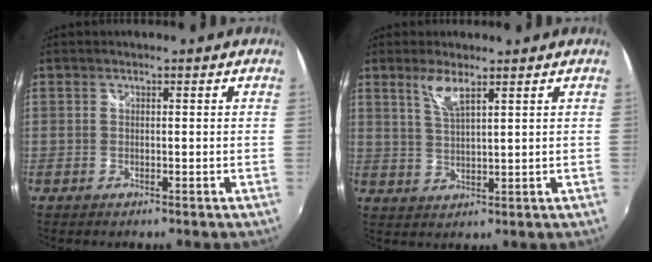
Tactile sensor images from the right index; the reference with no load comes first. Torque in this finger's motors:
{"motor_torque": [0.16, 0.10, 0.06, 0.03]}